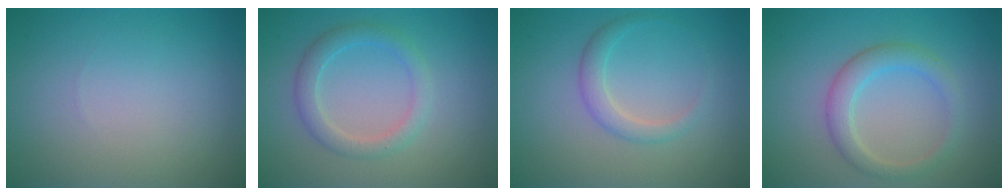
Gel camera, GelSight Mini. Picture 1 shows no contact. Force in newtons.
{"total": 2.6, "press": 2.6, "slide": 0.1}
{"total": 1.9, "press": 1.9, "slide": 0.1}
{"total": 2.9, "press": 2.9, "slide": 0.4}